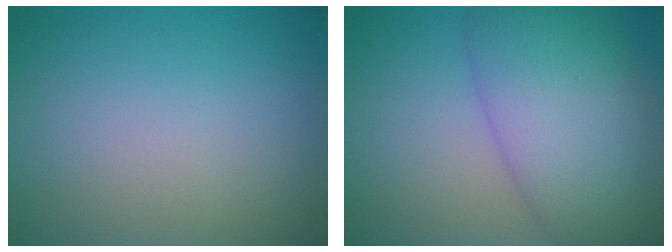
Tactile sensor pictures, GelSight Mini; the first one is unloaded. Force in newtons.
{"total": 9.9, "press": 9.9, "slide": 0.3}